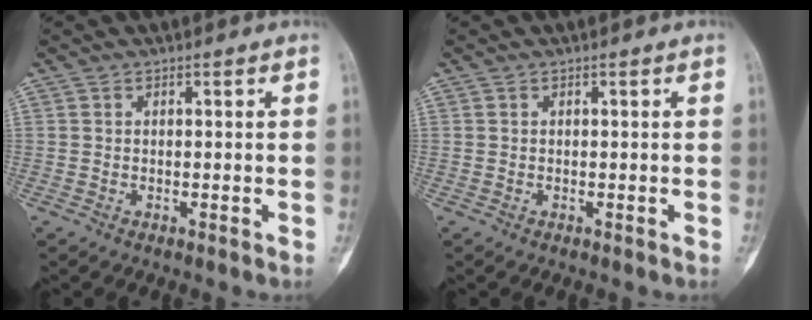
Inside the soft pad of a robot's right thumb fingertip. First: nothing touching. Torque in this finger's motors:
{"motor_torque": [0.00, 0.00, 0.10, 0.00, 0.03]}